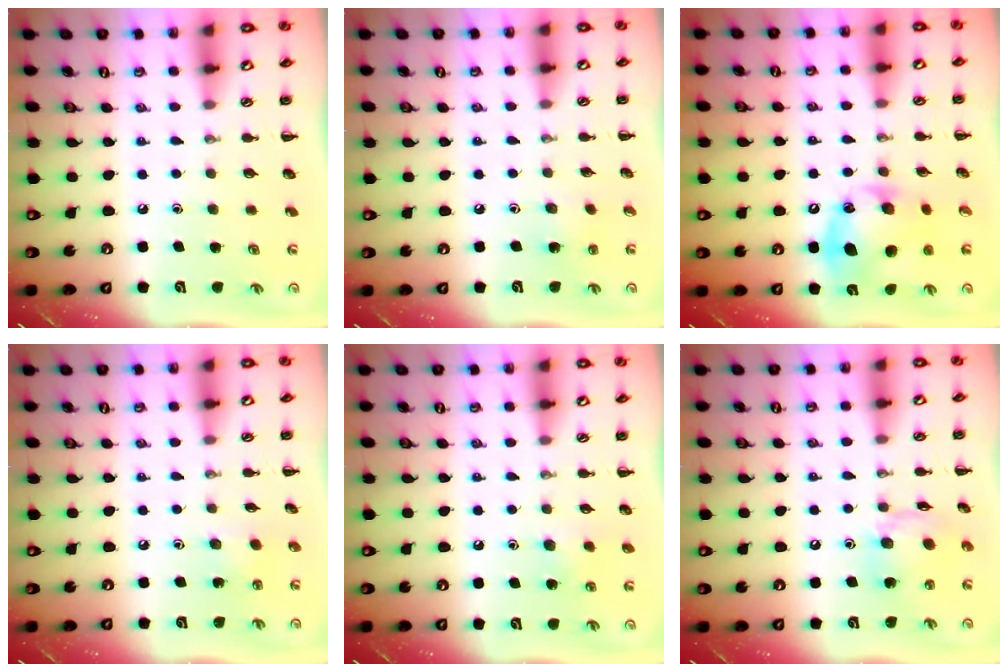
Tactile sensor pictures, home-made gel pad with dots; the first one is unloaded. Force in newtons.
{"total": 3.9, "press": 3.7, "slide": 1.2}
{"total": 14.7, "press": 14.7, "slide": 0.9}
{"total": 3.0, "press": 2.8, "slide": 0.9}
{"total": 5.5, "press": 5.2, "slide": 1.6}
{"total": 12.3, "press": 12.2, "slide": 1.4}